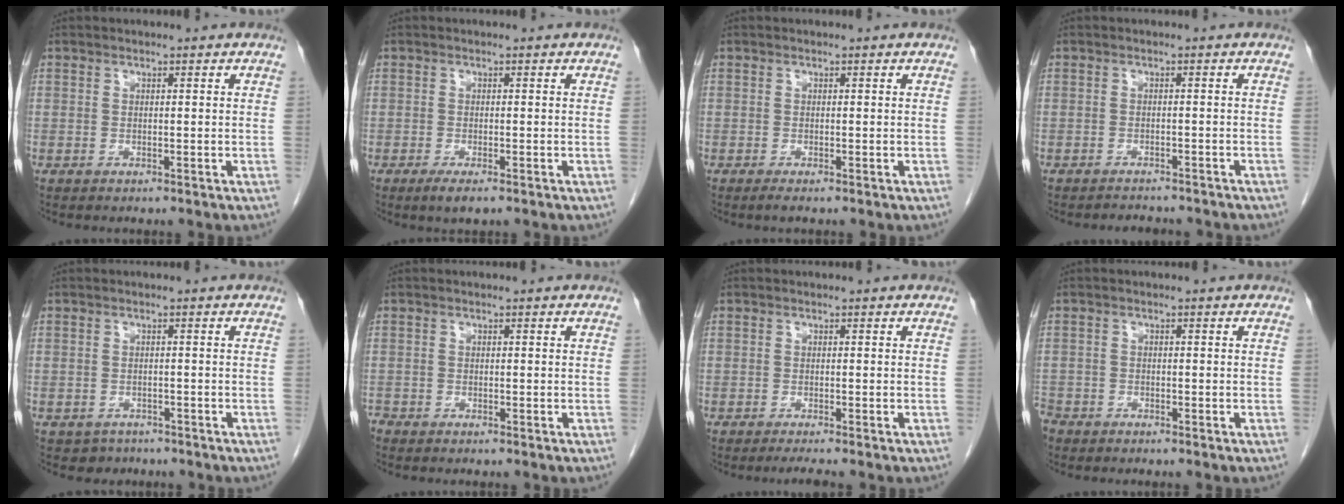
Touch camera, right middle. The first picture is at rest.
{"total": 2.4, "force": [-1.5, 0.4, 1.9], "torque": [-0.030, -0.006, -0.024]}
{"total": 0.7, "force": [-0.5, -0.1, 0.5], "torque": [-0.010, -0.002, -0.009]}
{"total": 5.5, "force": [-5.0, 0.8, 2.1], "torque": [-0.029, -0.006, -0.058]}
{"total": 2.8, "force": [-2.2, 1.8, -0.2], "torque": [-0.007, 0.005, -0.031]}
{"total": 0.7, "force": [-0.7, 0.2, 0.0], "torque": [-0.004, -0.001, -0.015]}
{"total": 2.1, "force": [-1.7, -0.5, 1.1], "torque": [-0.016, -0.004, -0.030]}
{"total": 3.4, "force": [-2.7, 1.9, 0.6], "torque": [-0.016, -0.001, -0.055]}